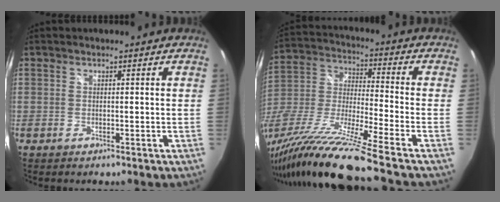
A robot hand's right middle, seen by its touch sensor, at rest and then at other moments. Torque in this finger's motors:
{"motor_torque": [1.42, -0.72, 0.62, 0.21]}